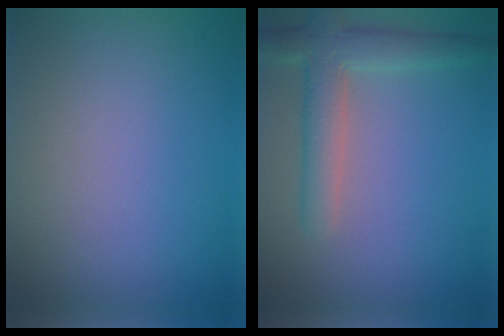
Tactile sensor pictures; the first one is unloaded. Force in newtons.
{"total": 4.3, "press": 4.3, "slide": 0.4}